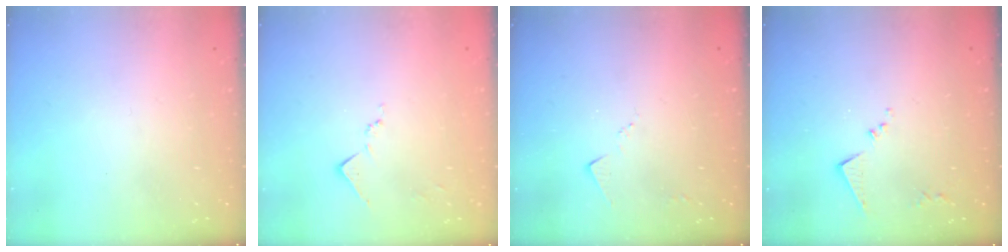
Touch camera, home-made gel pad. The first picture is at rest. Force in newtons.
{"total": 7.3, "press": 7.2, "slide": 0.7}
{"total": 3.8, "press": 3.7, "slide": 0.4}
{"total": 6.4, "press": 6.4, "slide": 0.3}